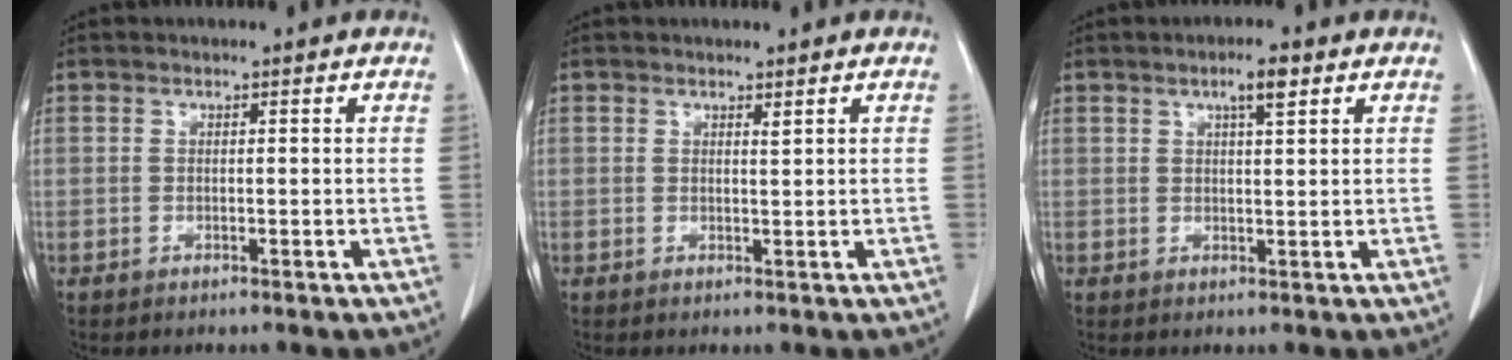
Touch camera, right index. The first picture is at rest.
{"total": 0.8, "force": [0.6, 0.2, 0.5], "torque": [-0.014, -0.004, 0.013]}
{"total": 3.8, "force": [2.1, 0.8, 3.1], "torque": [-0.057, 0.002, 0.037]}